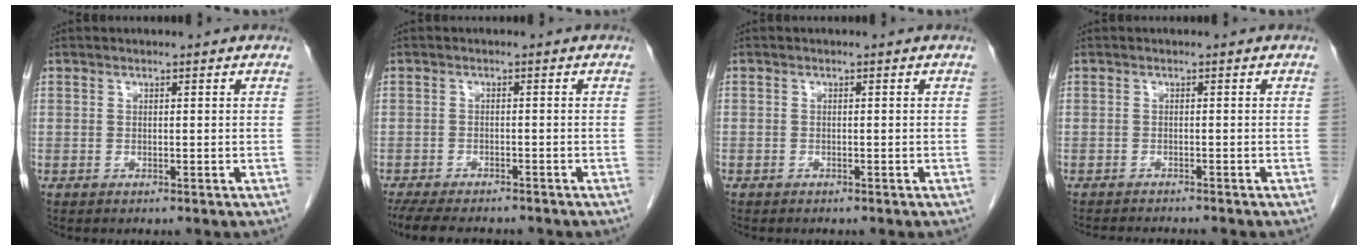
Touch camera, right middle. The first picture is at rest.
{"total": 10.5, "force": [-9.1, 2.8, 4.6], "torque": [-0.083, -0.014, -0.131]}
{"total": 0.5, "force": [-0.4, 0.3, 0.0], "torque": [-0.008, 0.003, -0.008]}
{"total": 5.2, "force": [-4.9, 0.1, 1.7], "torque": [-0.016, -0.010, -0.072]}